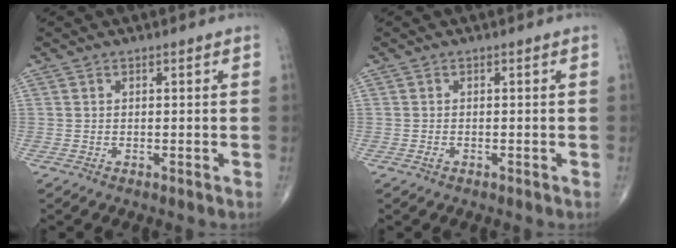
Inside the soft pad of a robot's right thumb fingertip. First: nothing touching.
{"total": 0.6, "force": [-0.3, 0.4, 0.3], "torque": [-0.007, 0.000, -0.007]}